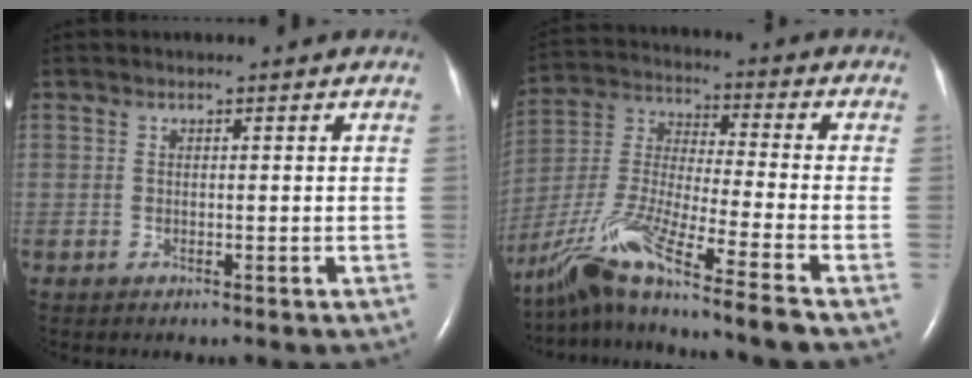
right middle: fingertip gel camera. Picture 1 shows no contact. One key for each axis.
{"total": 20.0, "fx": -15.6, "fy": -1.0, "fz": 12.5, "tx": -0.287, "ty": -0.043, "tz": -0.292}